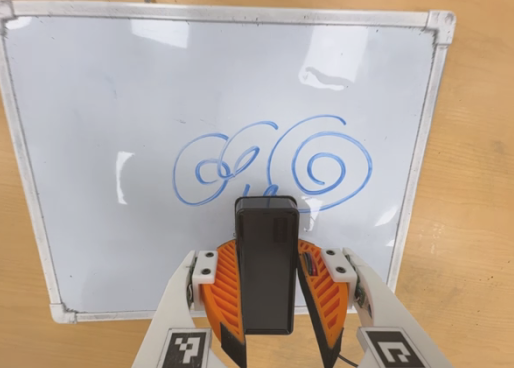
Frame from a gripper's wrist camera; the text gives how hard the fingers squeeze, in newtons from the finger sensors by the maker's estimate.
{"total": 6.1, "left": 5.0, "right": 7.2}